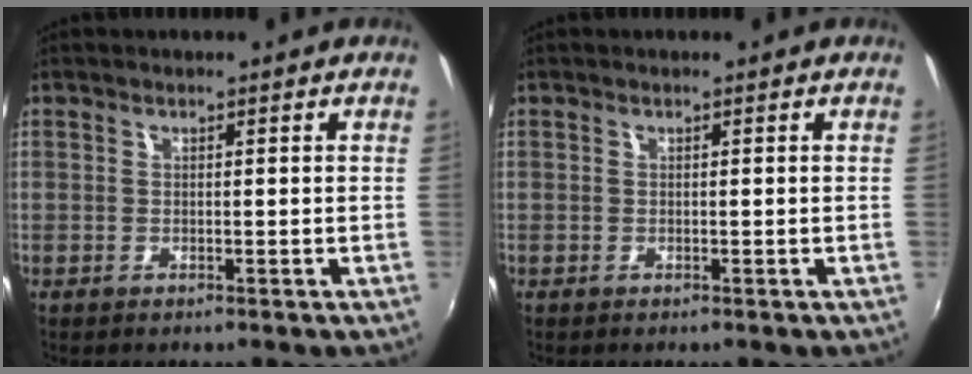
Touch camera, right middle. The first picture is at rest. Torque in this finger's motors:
{"motor_torque": [-0.17, -0.17, 0.01, -0.02]}